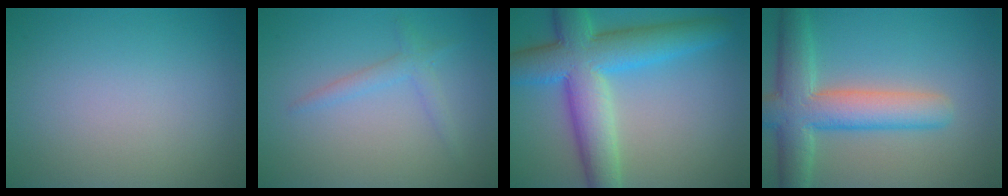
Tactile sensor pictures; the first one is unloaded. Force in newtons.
{"total": 1.7, "press": 1.7, "slide": 0.1}
{"total": 9.6, "press": 9.6, "slide": 0.3}
{"total": 7.4, "press": 7.4, "slide": 0.7}